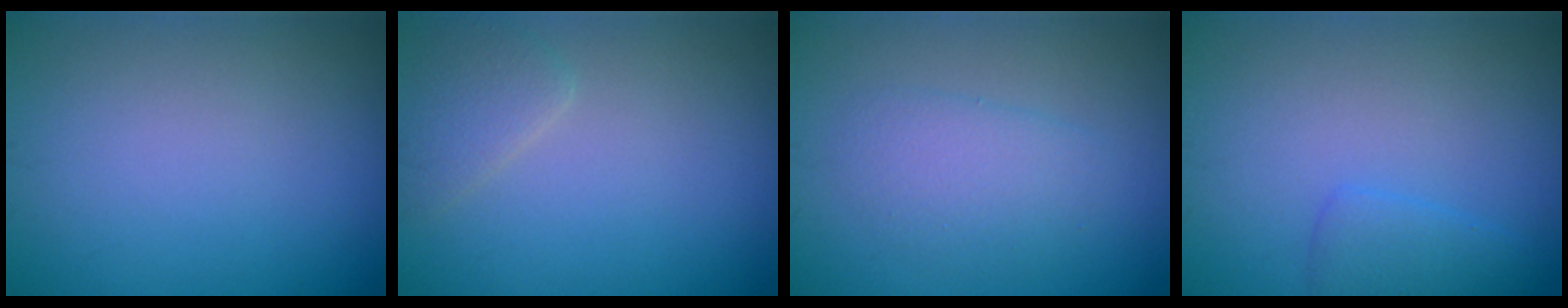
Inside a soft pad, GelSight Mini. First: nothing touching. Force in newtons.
{"total": 1.8, "press": 1.8, "slide": 0.1}
{"total": 2.6, "press": 2.6, "slide": 0.2}
{"total": 1.9, "press": 1.9, "slide": 0.2}